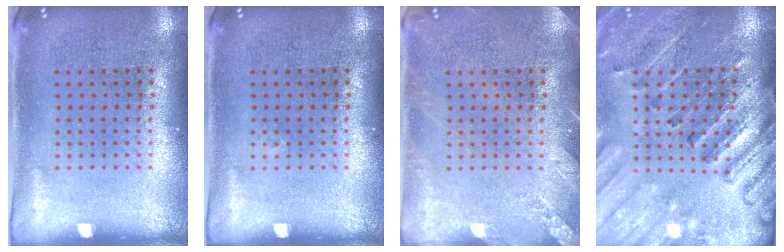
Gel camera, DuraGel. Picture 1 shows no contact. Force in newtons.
{"total": 0.0}
{"total": 1.9, "press": 1.9, "slide": 0.2}
{"total": 2.6, "press": 2.6, "slide": 0.2}